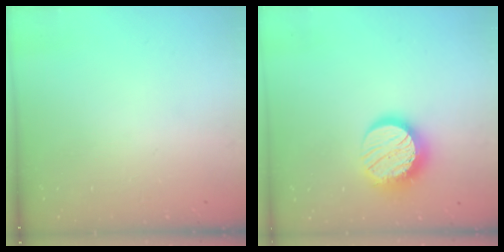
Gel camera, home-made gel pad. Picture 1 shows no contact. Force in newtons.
{"total": 14.3, "press": 14.3, "slide": 1.0}